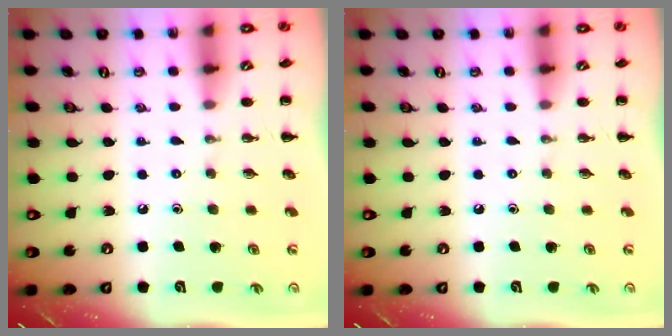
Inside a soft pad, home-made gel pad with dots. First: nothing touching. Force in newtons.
{"total": 0.0}